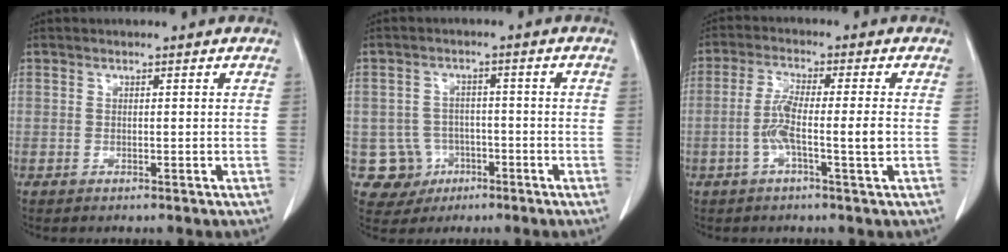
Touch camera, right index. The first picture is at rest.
{"total": 6.0, "force": [-1.9, 5.6, 0.4], "torque": [-0.005, 0.010, -0.024]}
{"total": 6.2, "force": [-1.3, 0.1, 6.0], "torque": [-0.121, 0.004, -0.025]}